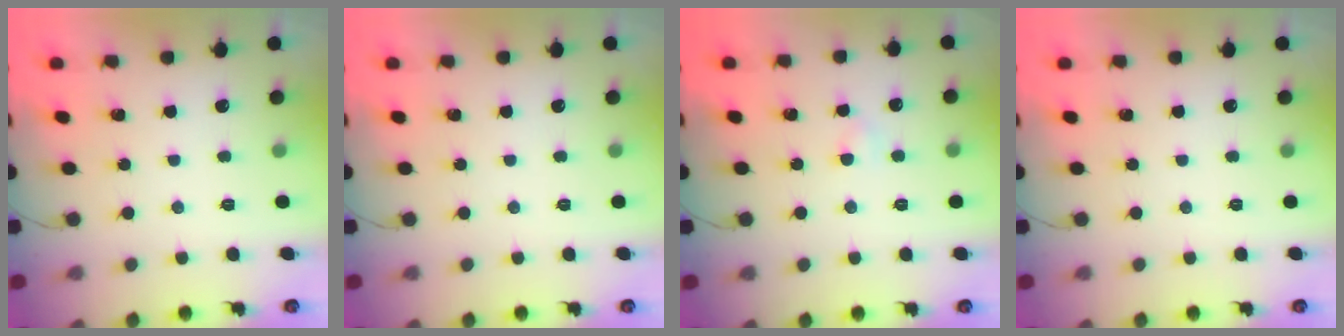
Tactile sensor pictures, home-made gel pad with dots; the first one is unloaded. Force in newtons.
{"total": 0.0}
{"total": 2.7, "press": 2.6, "slide": 0.9}
{"total": 0.0}